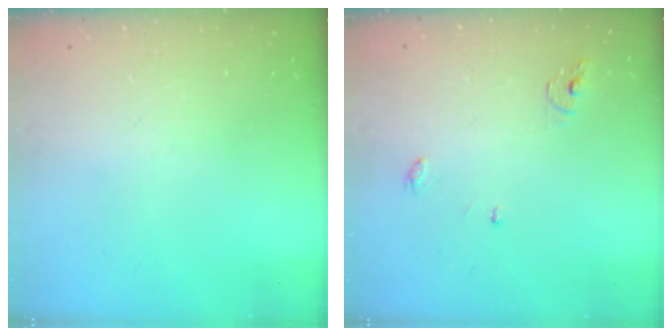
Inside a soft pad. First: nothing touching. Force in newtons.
{"total": 3.9, "press": 3.9, "slide": 0.2}